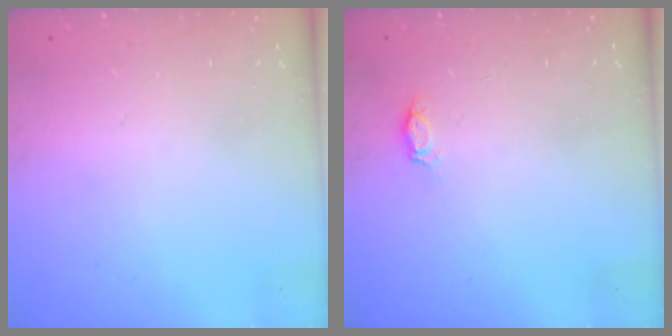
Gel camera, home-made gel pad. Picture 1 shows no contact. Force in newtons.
{"total": 3.6, "press": 3.6, "slide": 0.5}